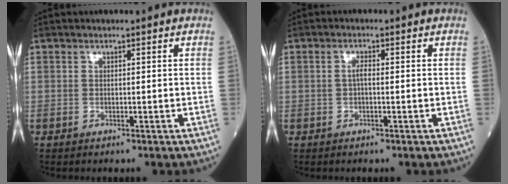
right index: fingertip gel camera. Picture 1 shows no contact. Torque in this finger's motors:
{"motor_torque": [-0.01, 0.00, 0.09, 0.03]}